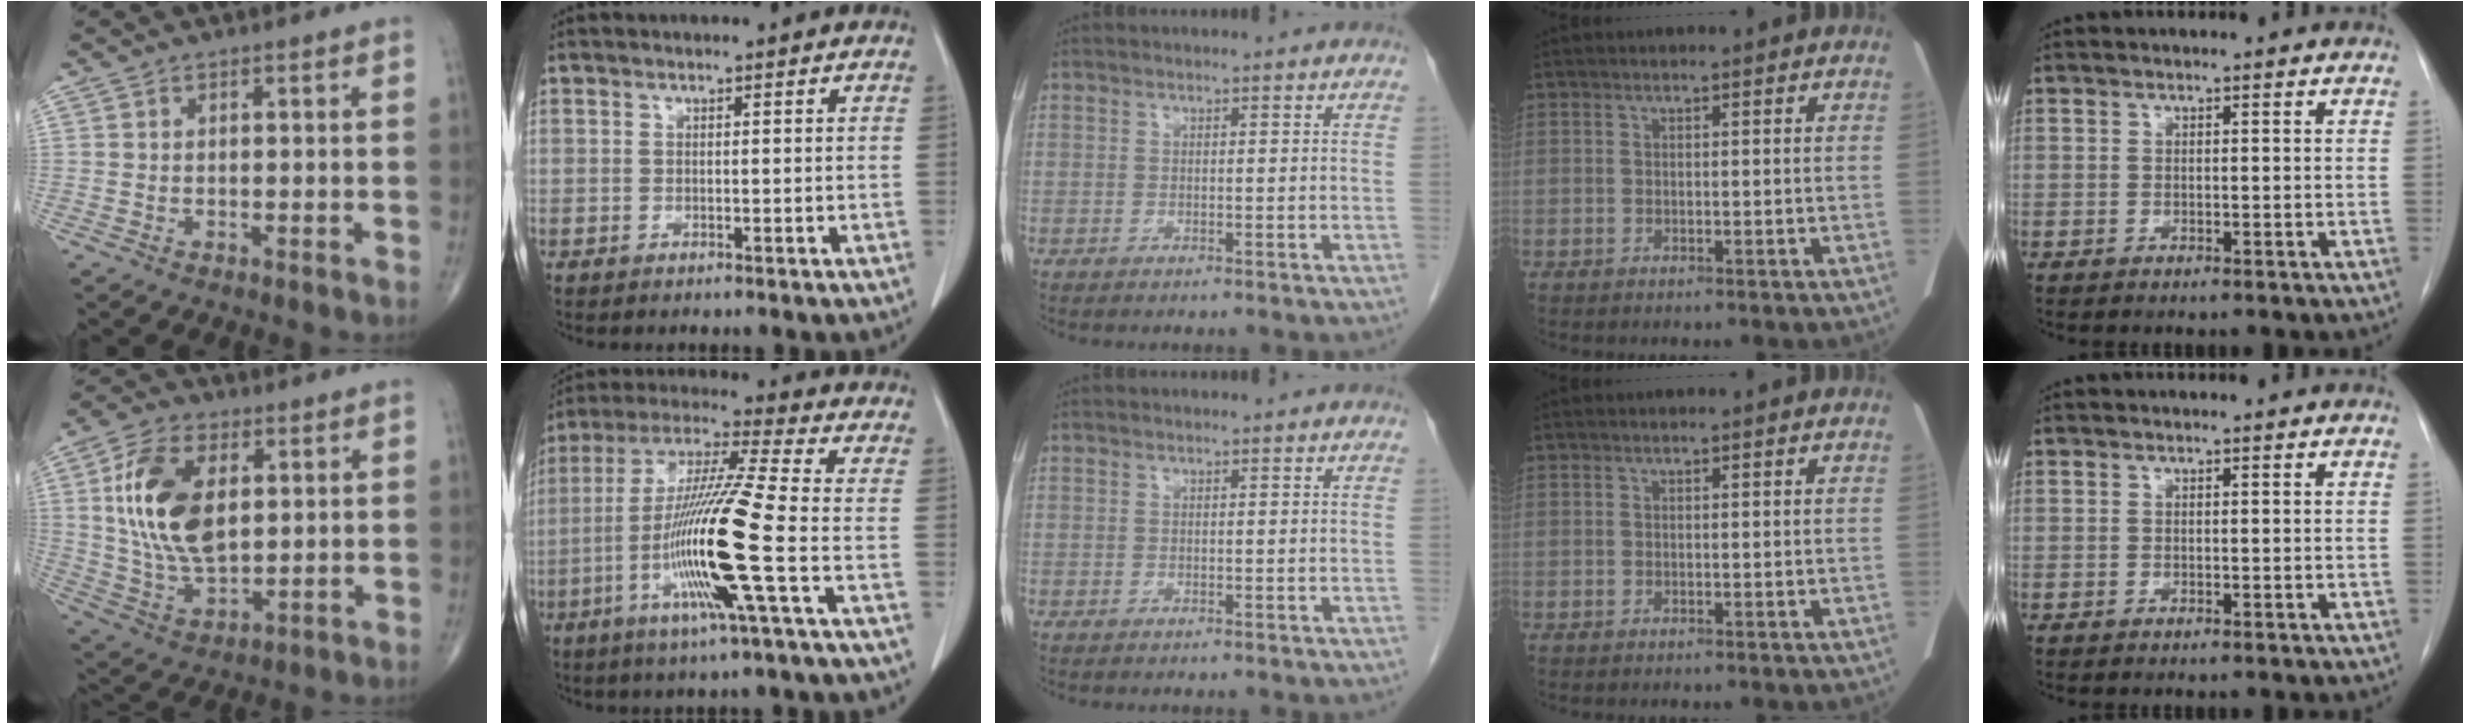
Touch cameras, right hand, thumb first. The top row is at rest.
{"thumb": {"total": 16.9, "force": [3.5, 9.5, 13.5], "torque": [-0.249, -0.009, 0.070]}, "index": {"total": 16.4, "force": [-4.5, -1.3, 15.7], "torque": [-0.315, -0.016, -0.097]}}